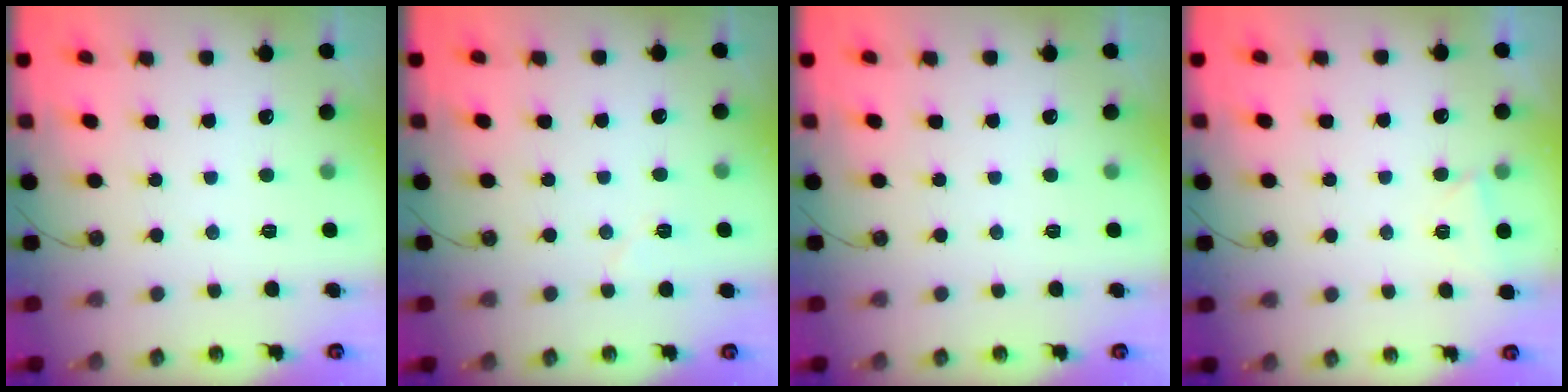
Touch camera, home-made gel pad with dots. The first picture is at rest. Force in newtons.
{"total": 4.4, "press": 4.2, "slide": 1.4}
{"total": 0.0}
{"total": 2.1, "press": 1.9, "slide": 0.9}